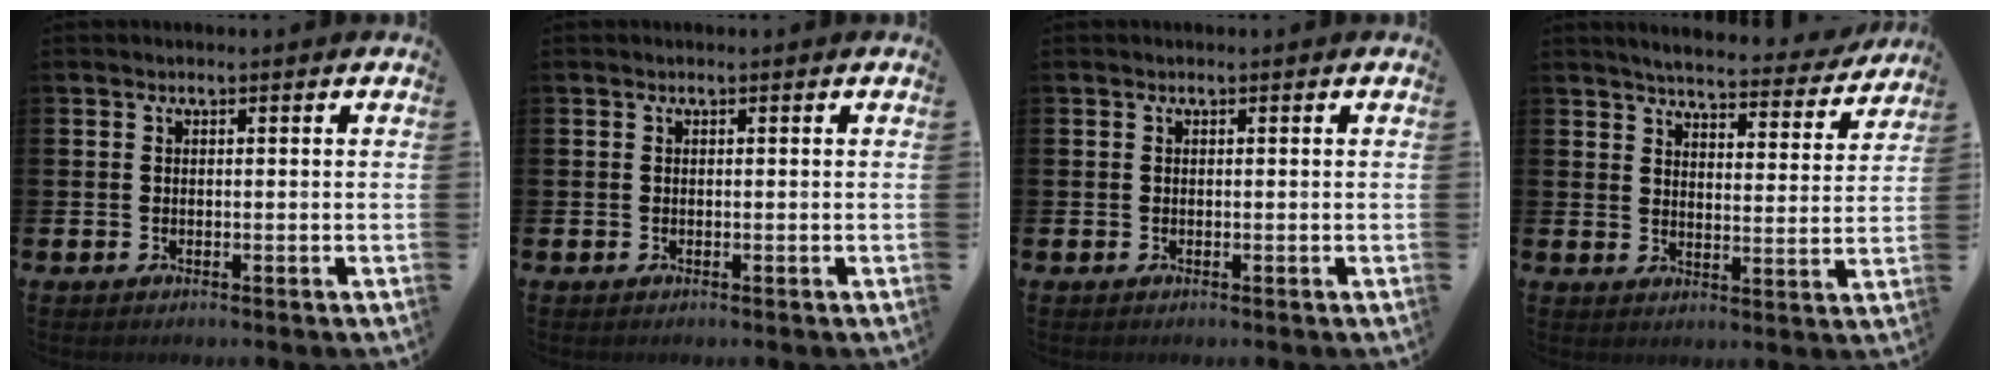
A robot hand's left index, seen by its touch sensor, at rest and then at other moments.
{"total": 0.0}
{"total": 0.0}
{"total": 4.9, "force": [4.7, 0.7, 1.2], "torque": [-0.026, -0.037, 0.075]}